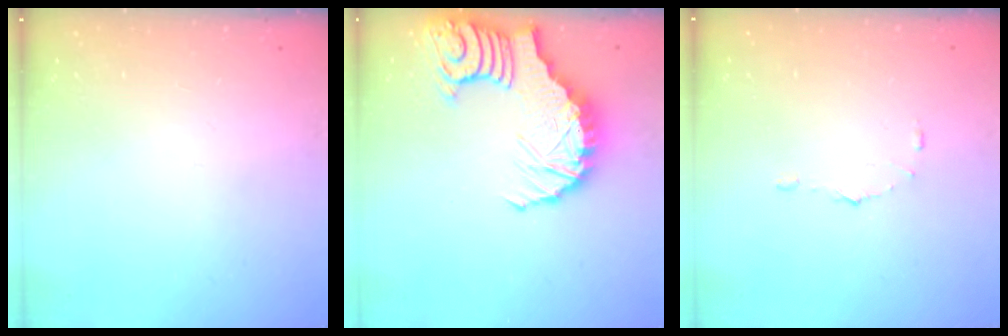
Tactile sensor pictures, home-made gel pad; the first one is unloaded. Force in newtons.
{"total": 15.7, "press": 15.5, "slide": 2.1}
{"total": 4.6, "press": 4.5, "slide": 0.4}